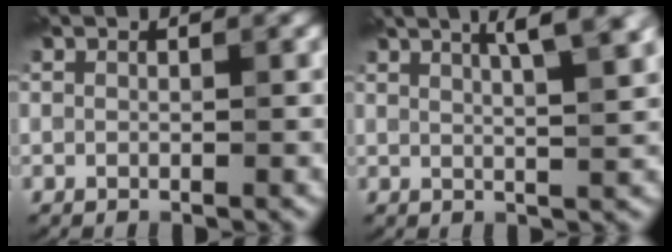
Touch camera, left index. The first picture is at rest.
{"total": 6.2, "force": [3.4, 1.7, 4.9], "torque": [-0.045, 0.027, 0.027]}